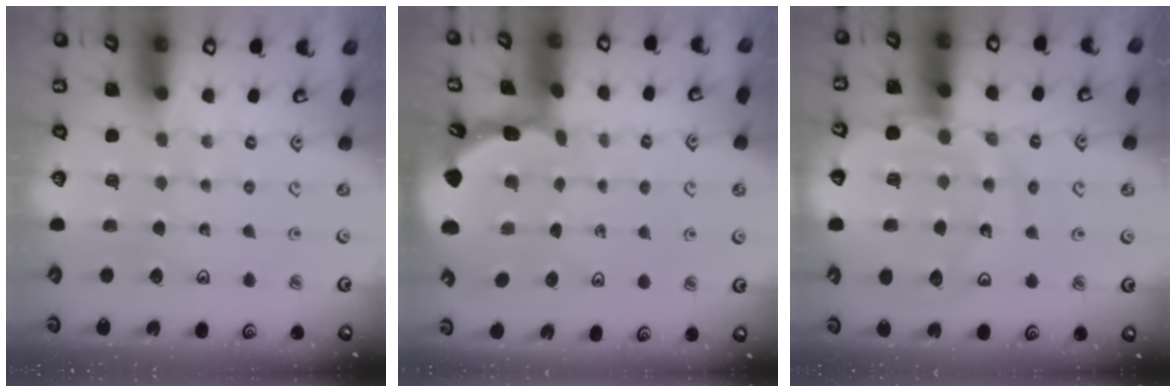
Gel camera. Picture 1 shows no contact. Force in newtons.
{"total": 1.8, "press": 1.8, "slide": 0.2}
{"total": 13.9, "press": 13.8, "slide": 1.7}